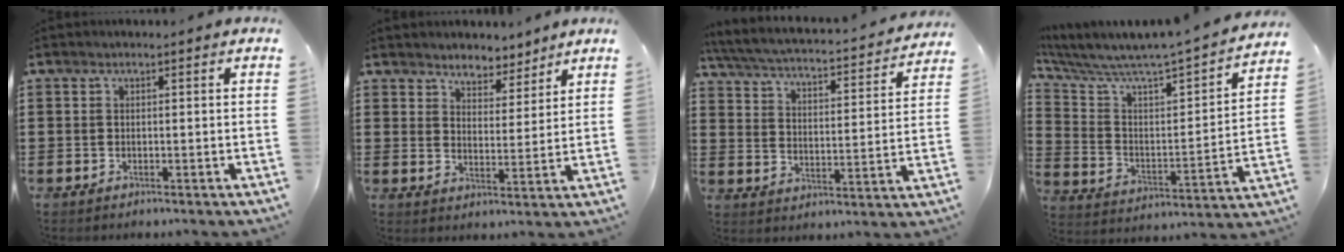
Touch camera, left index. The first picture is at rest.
{"total": 4.1, "force": [3.9, 1.1, -0.5], "torque": [-0.012, -0.017, 0.070]}
{"total": 3.3, "force": [3.0, 0.0, 1.4], "torque": [-0.047, -0.030, 0.041]}
{"total": 4.6, "force": [4.4, -0.1, 1.4], "torque": [-0.059, -0.060, 0.062]}